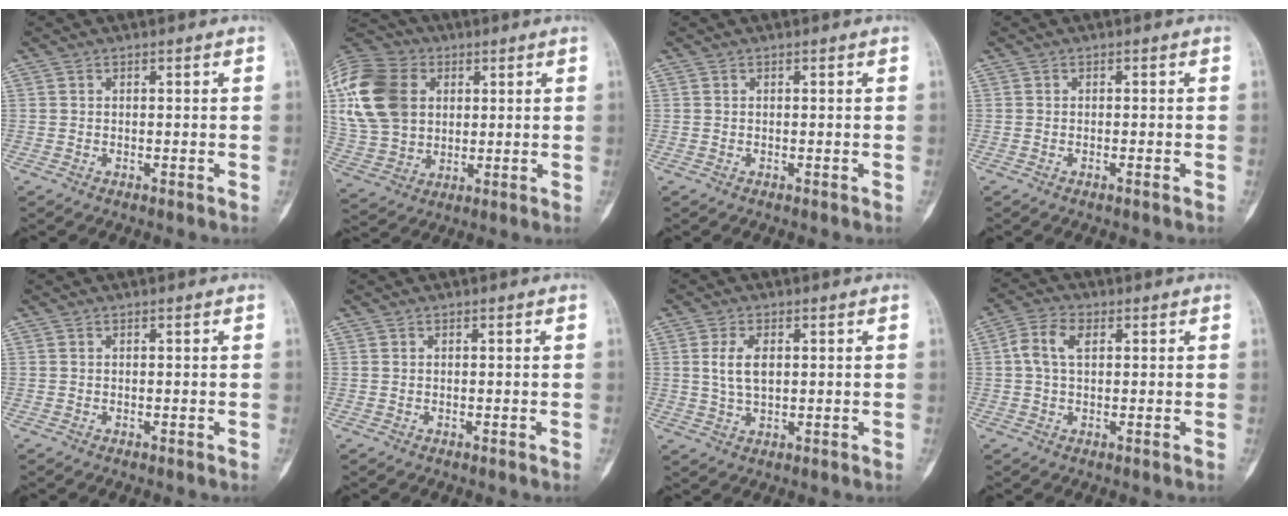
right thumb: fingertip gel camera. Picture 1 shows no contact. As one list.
[{"total": 20.0, "force": [4.5, 15.1, 12.2], "torque": [-0.249, 0.012, 0.087]}, {"total": 0.0}, {"total": 0.7, "force": [-0.4, 0.0, 0.6], "torque": [-0.012, 0.006, -0.004]}, {"total": 0.0}, {"total": 0.0}, {"total": 5.3, "force": [1.0, 2.9, 4.3], "torque": [-0.080, -0.001, 0.020]}, {"total": 5.6, "force": [1.1, 3.2, 4.5], "torque": [-0.095, 0.015, 0.017]}]